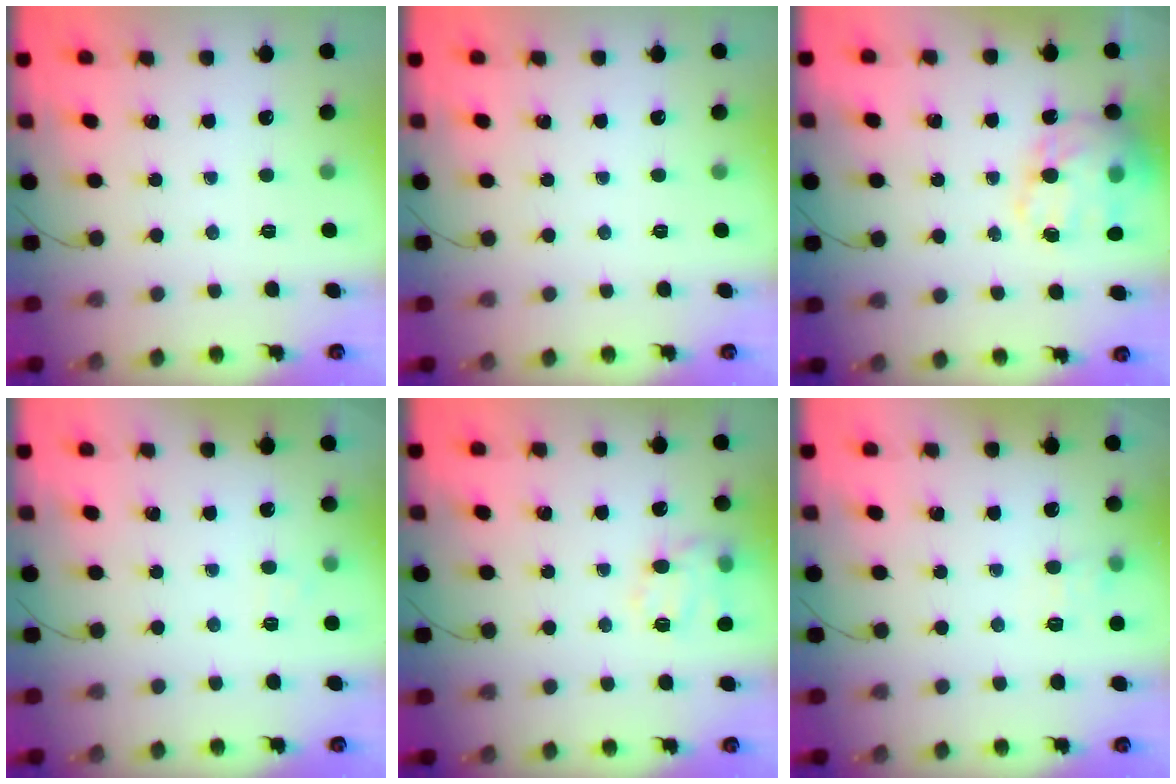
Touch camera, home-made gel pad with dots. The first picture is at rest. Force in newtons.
{"total": 0.0}
{"total": 19.9, "press": 19.4, "slide": 4.2}
{"total": 3.7, "press": 3.5, "slide": 1.1}
{"total": 13.3, "press": 13.2, "slide": 1.5}
{"total": 7.3, "press": 7.0, "slide": 2.0}